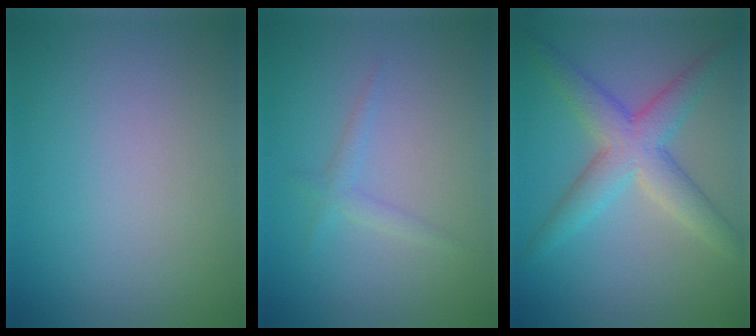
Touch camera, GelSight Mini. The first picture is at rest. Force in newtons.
{"total": 1.3, "press": 1.3, "slide": 0.1}
{"total": 5.1, "press": 5.1, "slide": 0.2}